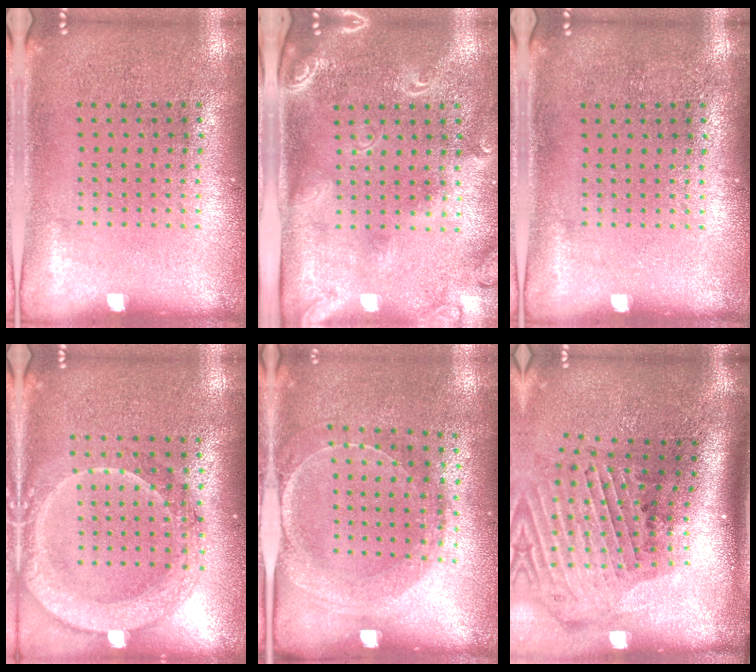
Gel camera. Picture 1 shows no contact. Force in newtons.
{"total": 2.4, "press": 1.8, "slide": 1.6}
{"total": 0.0}
{"total": 2.0, "press": 1.9, "slide": 0.8}
{"total": 1.5, "press": 1.5, "slide": 0.4}
{"total": 2.9, "press": 2.1, "slide": 2.0}